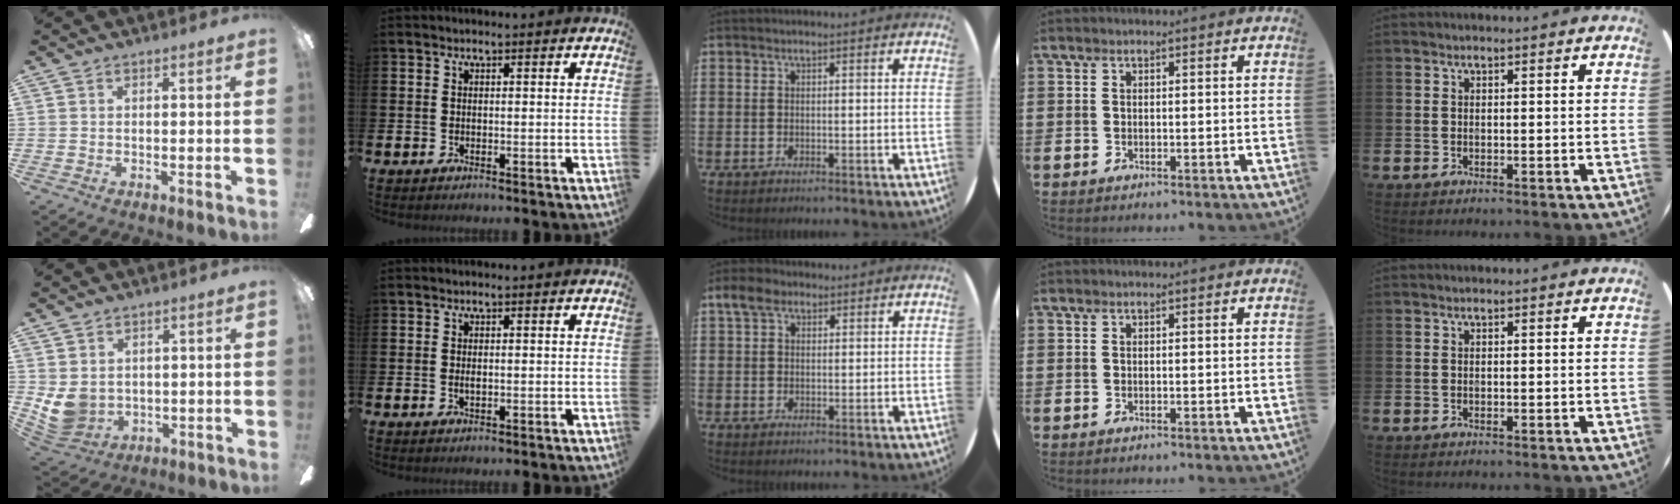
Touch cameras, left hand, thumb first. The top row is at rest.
{"thumb": {"total": 7.7, "force": [1.2, 6.7, 3.5], "torque": [-0.101, -0.012, 0.025]}, "index": {"total": 0.8, "force": [0.1, 0.3, 0.7], "torque": [-0.018, 0.001, 0.003]}, "middle": {"total": 3.6, "force": [2.2, 2.2, 1.9], "torque": [-0.035, 0.009, 0.037]}}